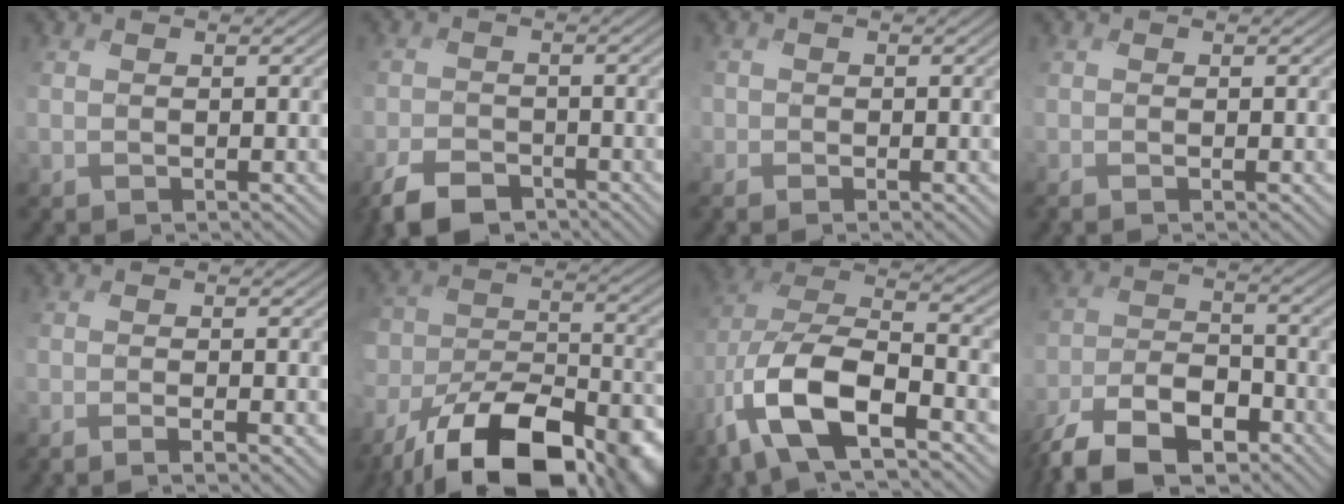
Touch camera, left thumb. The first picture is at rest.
{"total": 5.2, "force": [-3.9, 2.4, 2.5], "torque": [-0.049, -0.002, -0.081]}
{"total": 0.9, "force": [-0.3, 0.8, 0.1], "torque": [0.006, -0.002, -0.014]}
{"total": 0.5, "force": [-0.2, -0.4, 0.3], "torque": [-0.006, 0.002, -0.006]}
{"total": 2.0, "force": [-1.3, -0.2, 1.5], "torque": [-0.027, 0.004, -0.026]}
{"total": 18.4, "force": [-13.5, 7.5, 9.9], "torque": [-0.203, -0.046, -0.201]}
{"total": 15.1, "force": [-7.2, 6.2, 11.7], "torque": [-0.267, -0.017, -0.142]}
{"total": 11.2, "force": [-8.4, 4.3, 6.1], "torque": [-0.120, -0.005, -0.168]}